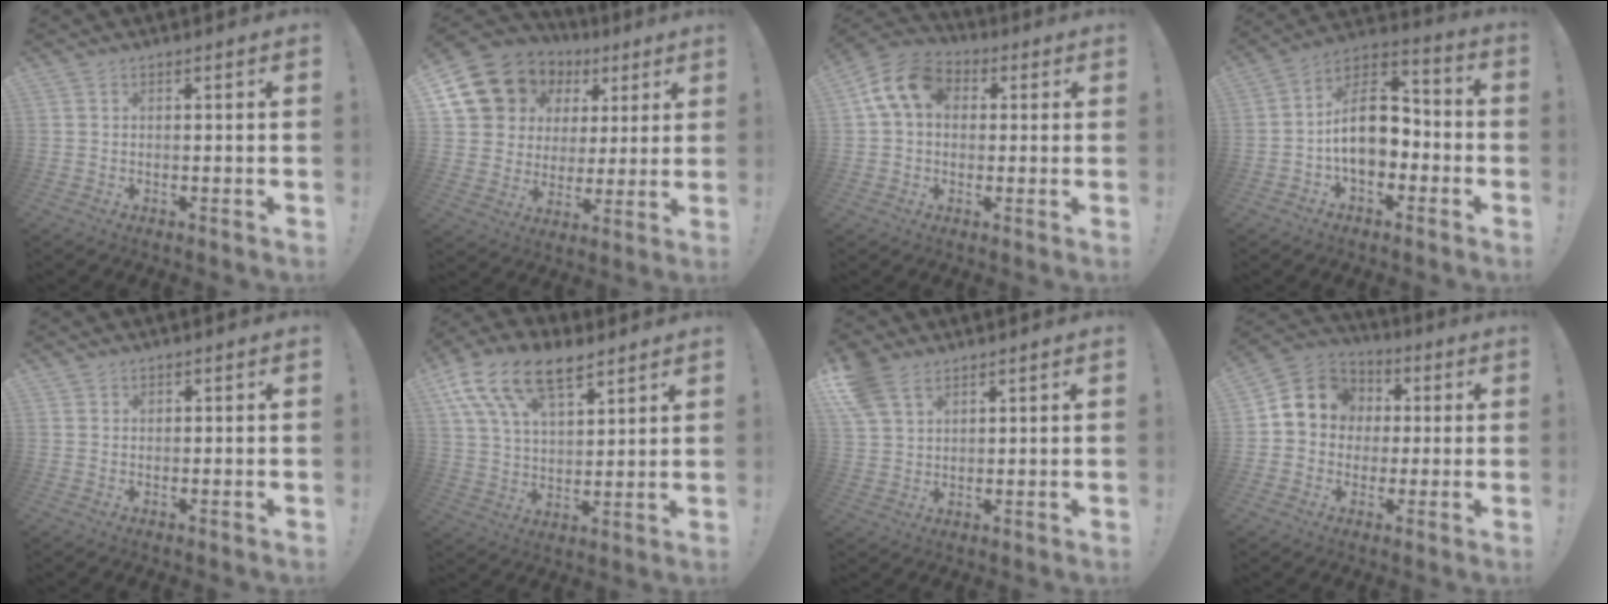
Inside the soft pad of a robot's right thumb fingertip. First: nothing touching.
{"total": 15.2, "force": [8.0, 11.6, 5.6], "torque": [-0.096, -0.043, 0.171]}
{"total": 12.6, "force": [3.6, 9.1, 7.9], "torque": [-0.136, 0.007, 0.073]}
{"total": 15.8, "force": [-1.9, 10.4, 11.7], "torque": [-0.193, 0.017, -0.027]}
{"total": 0.9, "force": [0.7, 0.6, 0.0], "torque": [0.004, -0.001, 0.013]}
{"total": 17.5, "force": [10.6, 9.2, 10.4], "torque": [-0.191, -0.055, 0.193]}
{"total": 9.4, "force": [5.8, 5.8, 4.6], "torque": [-0.103, -0.015, 0.119]}
{"total": 10.1, "force": [1.5, 9.3, 3.7], "torque": [-0.046, 0.003, 0.036]}